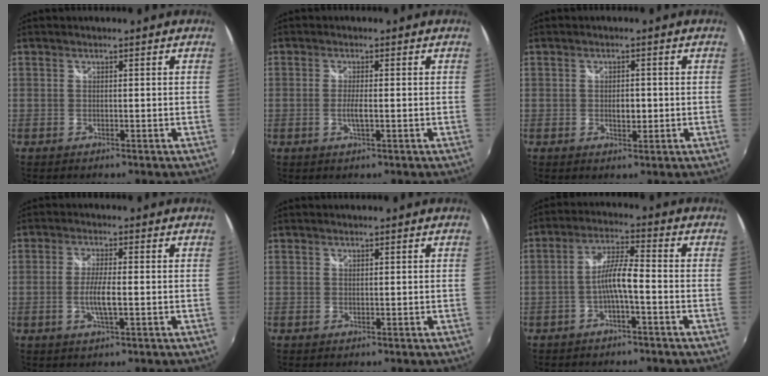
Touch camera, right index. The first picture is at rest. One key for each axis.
{"total": 2.5, "fx": -0.5, "fy": 0.2, "fz": 2.4, "tx": -0.047, "ty": -0.005, "tz": -0.009}
{"total": 2.6, "fx": -0.2, "fy": 1.6, "fz": 2.1, "tx": -0.033, "ty": -0.001, "tz": -0.003}
{"total": 4.7, "fx": -0.9, "fy": 0.5, "fz": 4.6, "tx": -0.086, "ty": -0.007, "tz": -0.017}
{"total": 0.0}
{"total": 5.5, "fx": -2.2, "fy": 0.4, "fz": 5.0, "tx": -0.104, "ty": 0.010, "tz": -0.038}